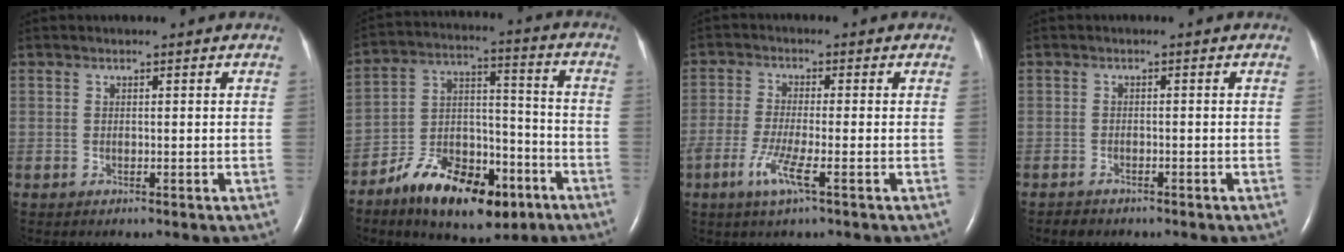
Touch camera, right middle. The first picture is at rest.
{"total": 16.6, "force": [-10.1, 7.3, 11.1], "torque": [-0.186, 0.018, -0.161]}
{"total": 5.4, "force": [-2.5, 0.3, 4.7], "torque": [-0.103, -0.011, -0.053]}
{"total": 1.7, "force": [-1.4, 0.9, 0.3], "torque": [-0.014, 0.000, -0.021]}